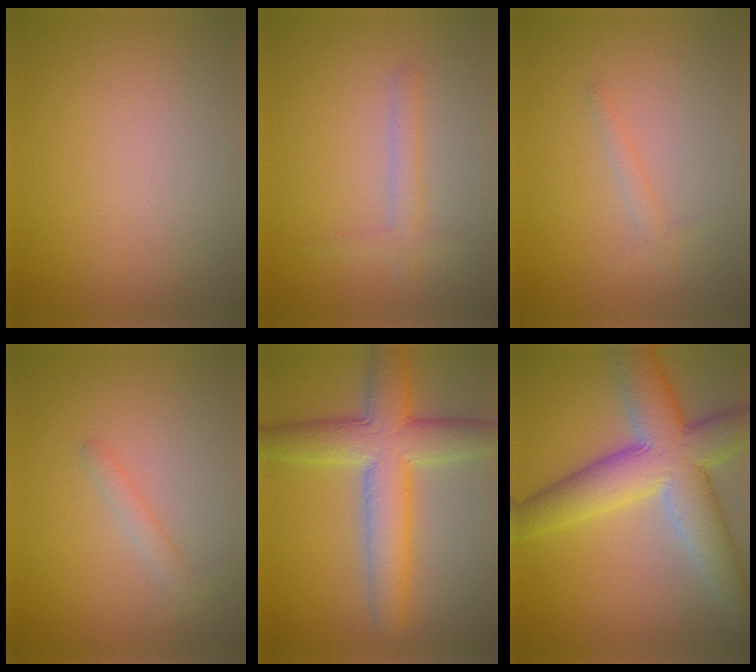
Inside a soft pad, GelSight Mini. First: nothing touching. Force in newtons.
{"total": 1.5, "press": 1.5, "slide": 0.0}
{"total": 1.0, "press": 1.0, "slide": 0.0}
{"total": 1.3, "press": 1.3, "slide": 0.1}
{"total": 7.6, "press": 7.6, "slide": 0.2}
{"total": 9.9, "press": 9.9, "slide": 0.6}